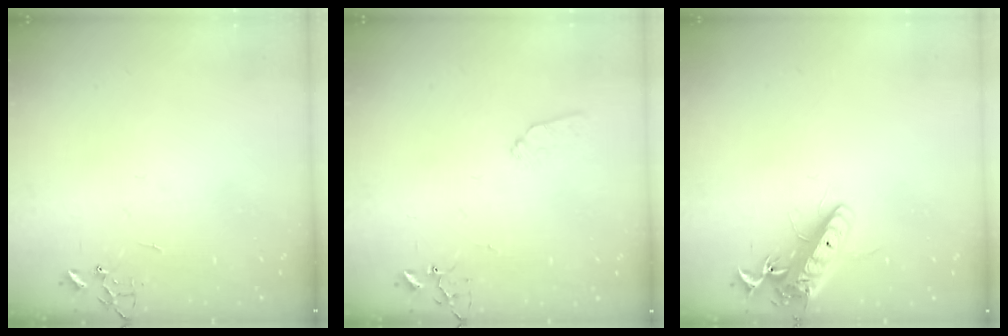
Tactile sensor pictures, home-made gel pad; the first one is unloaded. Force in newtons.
{"total": 7.7, "press": 7.6, "slide": 0.9}
{"total": 14.5, "press": 14.2, "slide": 2.8}